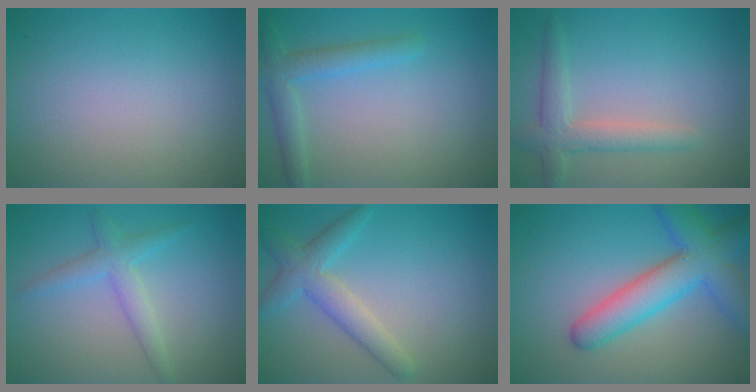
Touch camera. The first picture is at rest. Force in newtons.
{"total": 2.8, "press": 2.8, "slide": 0.2}
{"total": 3.0, "press": 3.0, "slide": 0.2}
{"total": 2.6, "press": 2.6, "slide": 0.1}
{"total": 3.5, "press": 3.5, "slide": 0.1}
{"total": 7.0, "press": 7.0, "slide": 0.3}